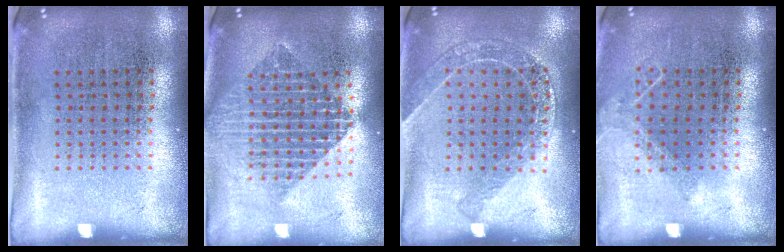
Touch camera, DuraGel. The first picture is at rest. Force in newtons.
{"total": 2.0, "press": 1.6, "slide": 1.2}
{"total": 1.4, "press": 1.4, "slide": 0.3}
{"total": 0.9, "press": 0.9, "slide": 0.1}